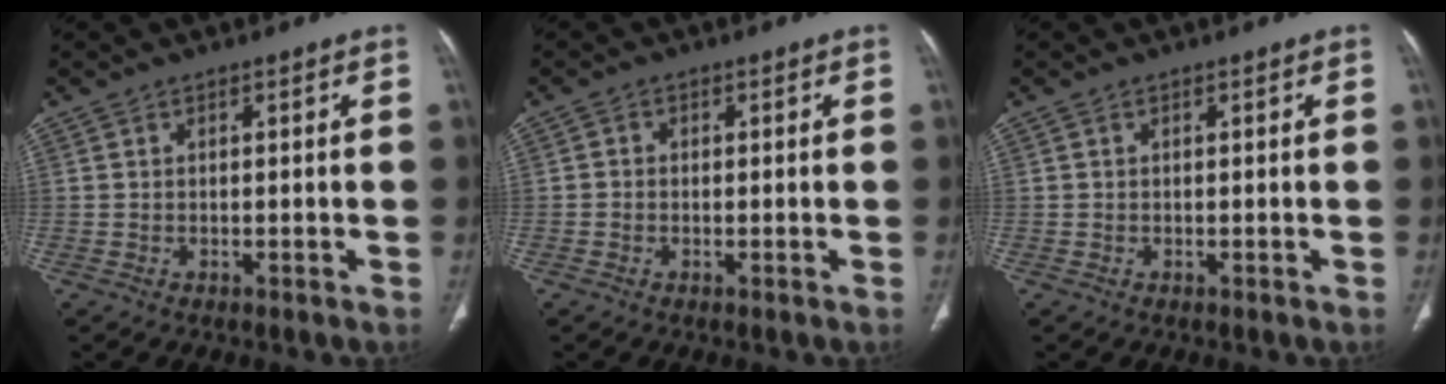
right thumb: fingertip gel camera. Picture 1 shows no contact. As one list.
[{"total": 1.0, "force": [-0.2, 1.0, 0.3], "torque": [0.002, 0.003, -0.008]}, {"total": 0.0}]